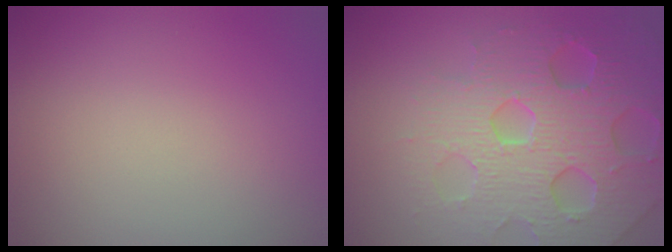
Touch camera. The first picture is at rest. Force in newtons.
{"total": 7.3, "press": 7.2, "slide": 1.5}